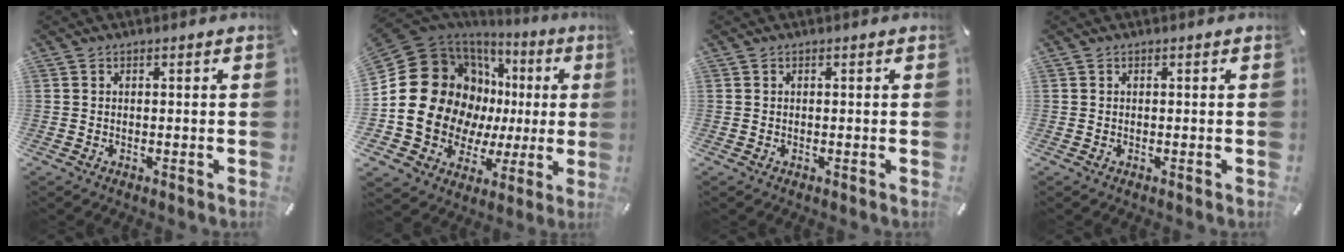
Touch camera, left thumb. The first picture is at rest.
{"total": 23.3, "force": [3.8, 18.0, 14.3], "torque": [-0.280, -0.032, 0.097]}
{"total": 0.0}
{"total": 0.0}